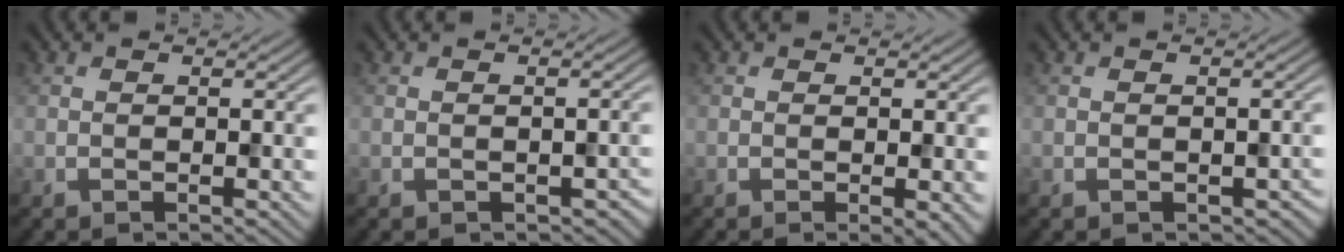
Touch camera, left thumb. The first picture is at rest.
{"total": 1.6, "force": [-0.7, 1.1, 1.0], "torque": [-0.017, -0.010, -0.005]}
{"total": 1.7, "force": [-0.2, 0.3, 1.6], "torque": [-0.022, -0.007, -0.004]}
{"total": 1.2, "force": [-0.5, 0.9, 0.7], "torque": [-0.014, -0.010, -0.003]}